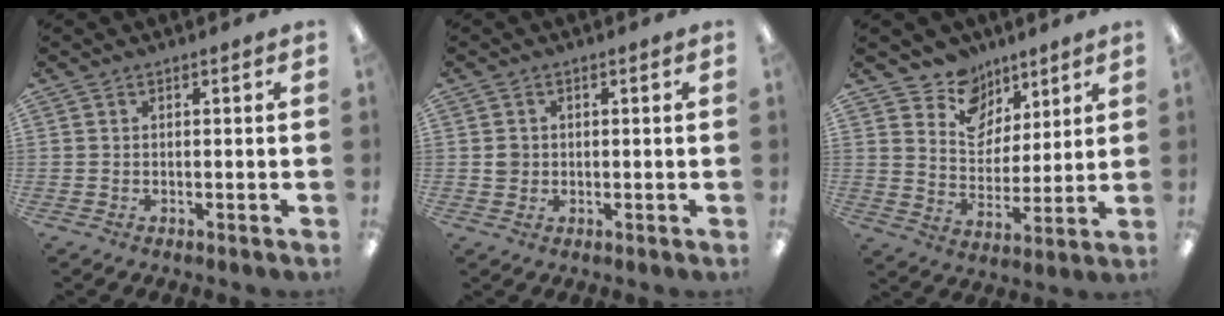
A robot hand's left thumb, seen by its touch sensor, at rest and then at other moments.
{"total": 2.3, "force": [0.2, 2.2, 0.6], "torque": [-0.006, 0.002, 0.000]}
{"total": 10.9, "force": [7.8, 7.4, 1.6], "torque": [-0.031, -0.062, 0.148]}